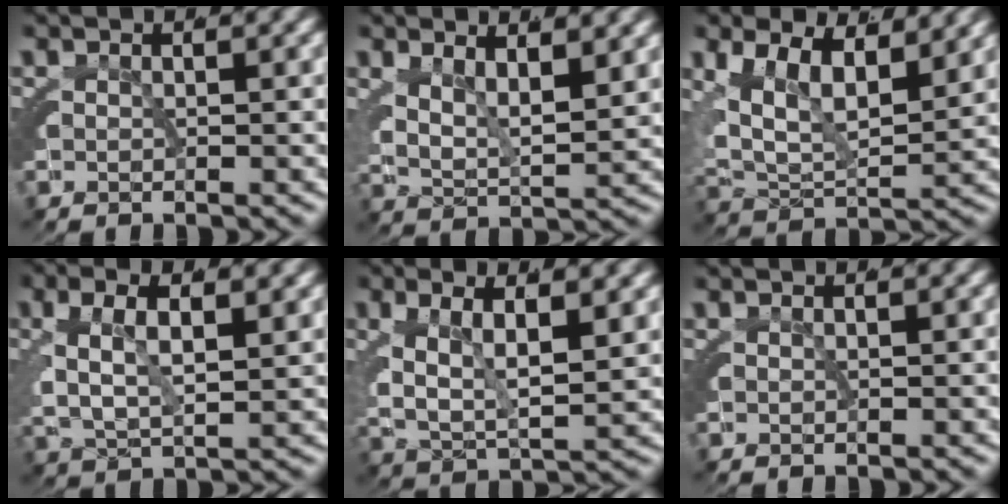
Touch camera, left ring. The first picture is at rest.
{"total": 5.0, "force": [2.3, 2.8, 3.5], "torque": [-0.065, -0.004, 0.036]}
{"total": 9.3, "force": [1.7, 6.6, 6.3], "torque": [-0.128, -0.020, 0.033]}
{"total": 4.8, "force": [1.1, 2.5, 3.9], "torque": [-0.089, -0.001, 0.024]}
{"total": 6.5, "force": [1.2, 3.8, 5.1], "torque": [-0.105, -0.008, 0.025]}
{"total": 0.0}